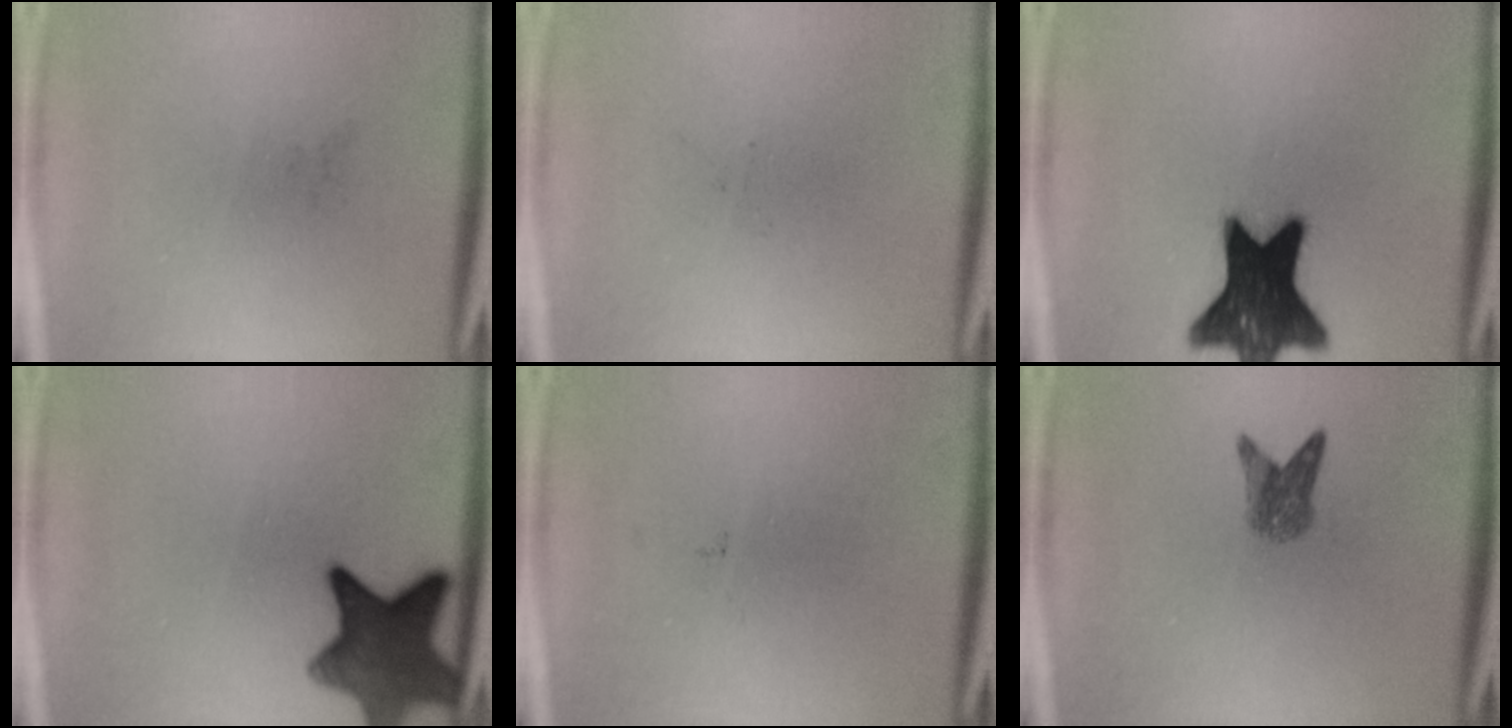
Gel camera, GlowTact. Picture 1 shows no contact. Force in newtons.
{"total": 0.0}
{"total": 17.8}
{"total": 10.4}
{"total": 0.0}
{"total": 2.9}